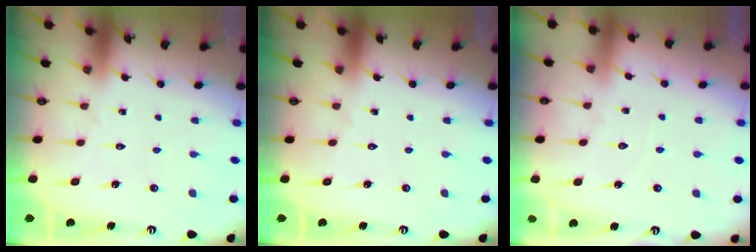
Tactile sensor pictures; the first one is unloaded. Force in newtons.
{"total": 0.0}
{"total": 2.4, "press": 2.3, "slide": 0.4}